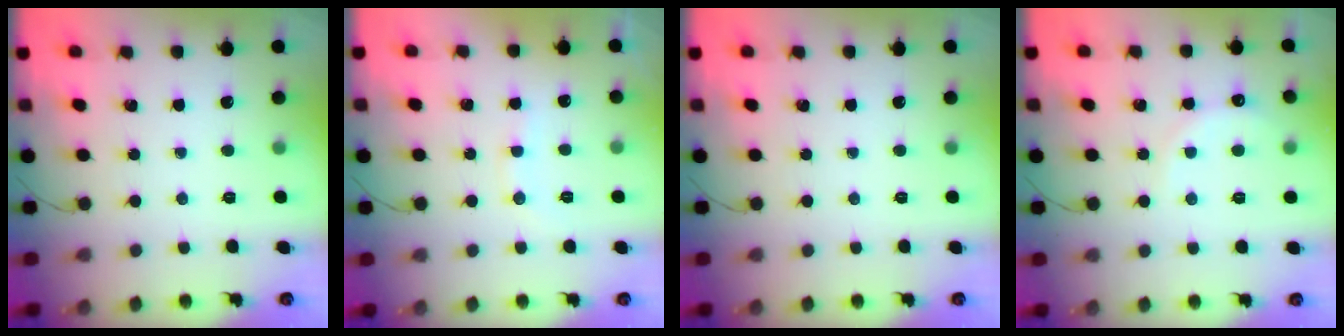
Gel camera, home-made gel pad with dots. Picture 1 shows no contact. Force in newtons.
{"total": 7.5, "press": 7.4, "slide": 0.7}
{"total": 0.0}
{"total": 6.0, "press": 5.9, "slide": 1.4}